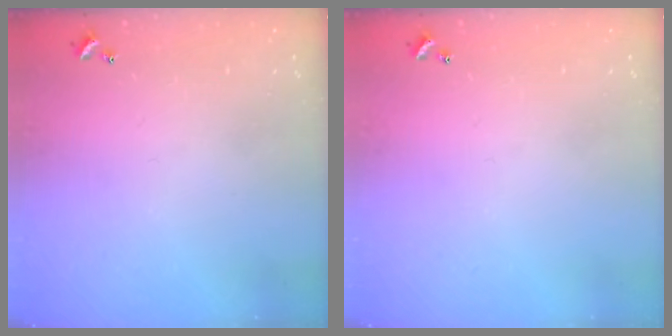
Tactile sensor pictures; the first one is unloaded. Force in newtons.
{"total": 0.0}